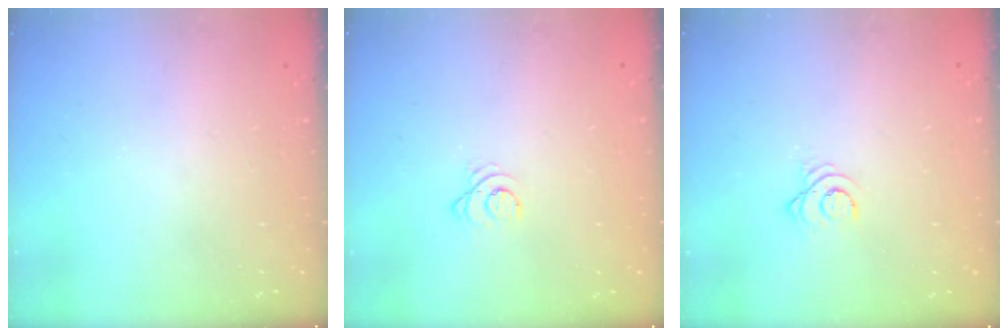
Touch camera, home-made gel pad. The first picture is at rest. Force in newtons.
{"total": 2.5, "press": 2.5, "slide": 0.3}
{"total": 2.9, "press": 2.9, "slide": 0.4}